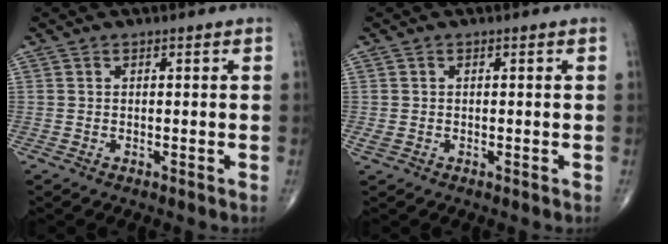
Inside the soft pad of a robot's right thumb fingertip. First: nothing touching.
{"total": 1.2, "force": [-0.3, 0.9, 0.7], "torque": [-0.022, 0.001, -0.003]}